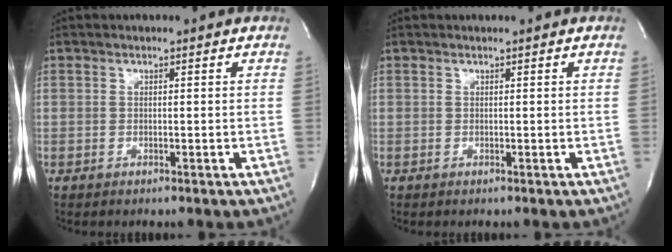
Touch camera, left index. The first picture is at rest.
{"total": 0.0}